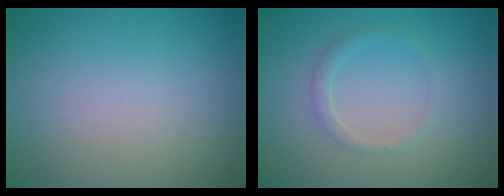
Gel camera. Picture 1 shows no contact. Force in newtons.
{"total": 1.3, "press": 1.3, "slide": 0.0}